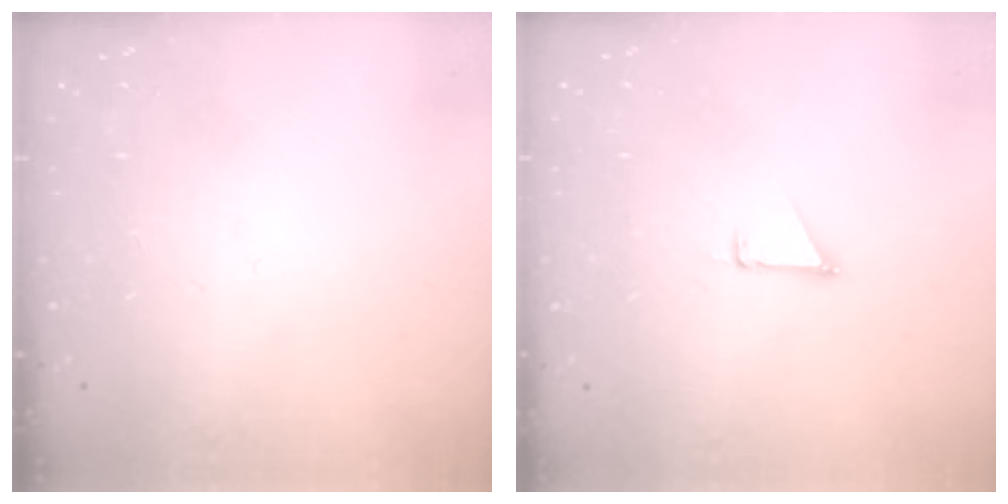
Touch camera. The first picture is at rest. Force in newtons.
{"total": 1.5, "press": 1.5, "slide": 0.1}